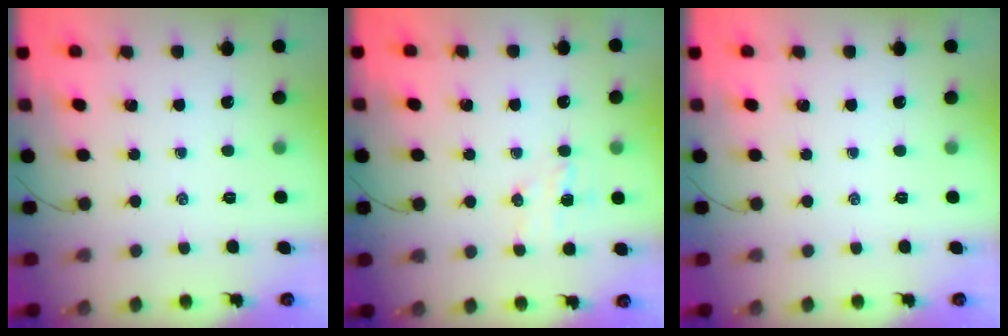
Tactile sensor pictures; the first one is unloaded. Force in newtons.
{"total": 5.8, "press": 5.7, "slide": 1.4}
{"total": 0.0}